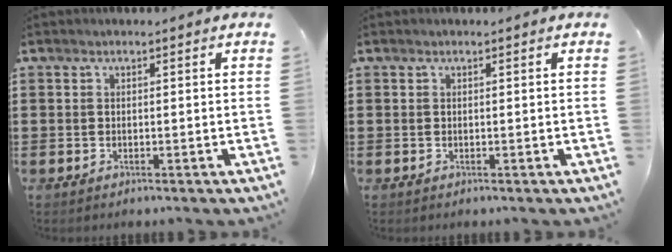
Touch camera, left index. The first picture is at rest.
{"total": 0.0}